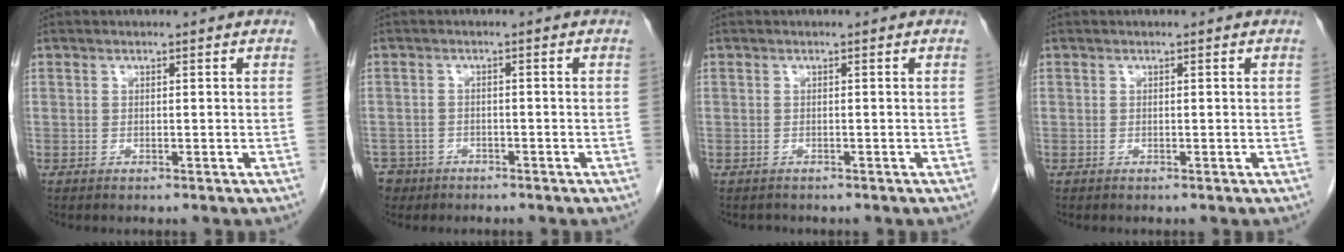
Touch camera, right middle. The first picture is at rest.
{"total": 4.3, "force": [-3.1, 2.9, 0.1], "torque": [-0.004, 0.005, -0.053]}
{"total": 0.7, "force": [-0.6, 0.3, 0.0], "torque": [-0.009, -0.001, -0.011]}
{"total": 0.0}